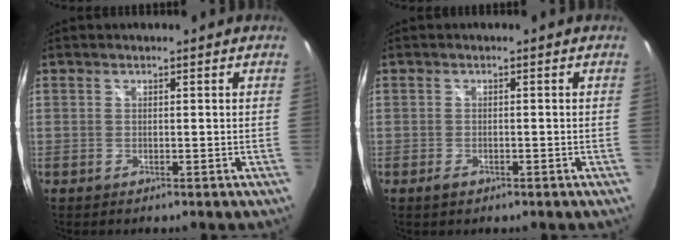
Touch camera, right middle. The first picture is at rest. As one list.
[{"total": 1.7, "force": [-1.1, 0.9, 0.9], "torque": [-0.016, -0.004, -0.020]}]